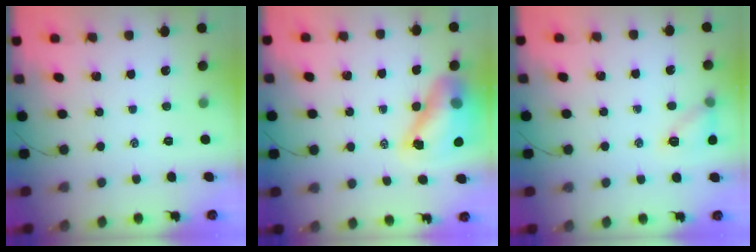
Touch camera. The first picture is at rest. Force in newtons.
{"total": 14.0, "press": 13.4, "slide": 3.9}
{"total": 9.4, "press": 9.2, "slide": 1.8}